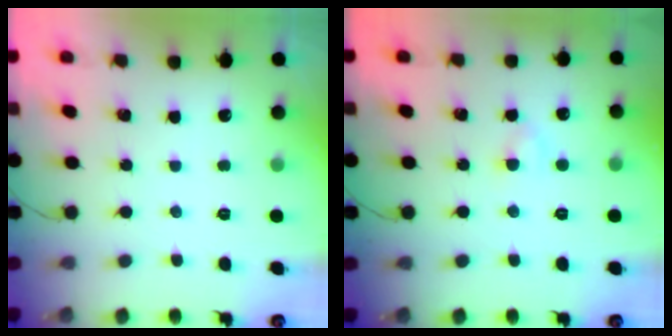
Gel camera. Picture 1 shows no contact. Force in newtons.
{"total": 2.9, "press": 2.7, "slide": 1.1}